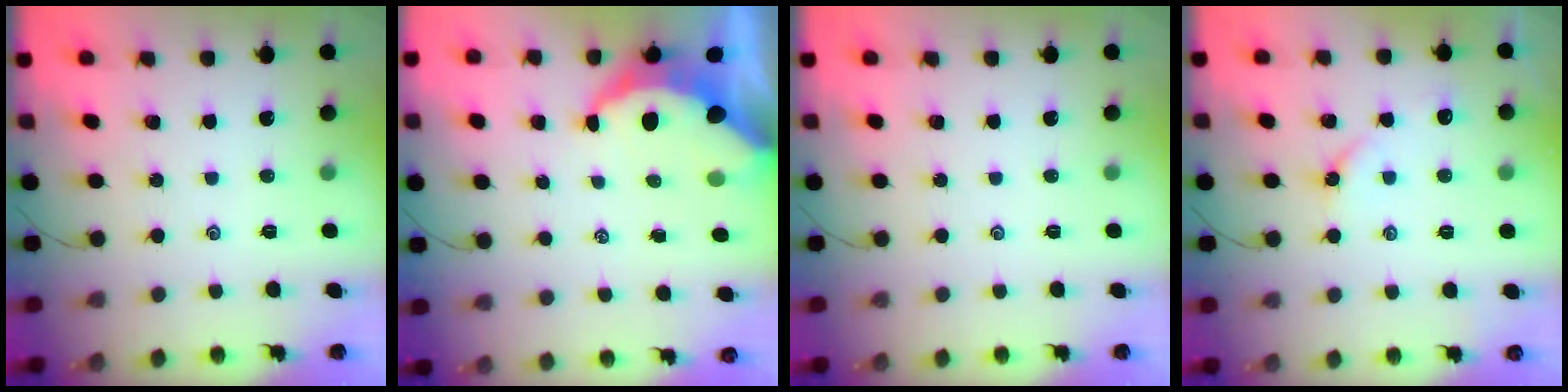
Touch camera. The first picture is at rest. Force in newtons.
{"total": 7.2, "press": 7.2, "slide": 0.9}
{"total": 0.0}
{"total": 3.9, "press": 3.9, "slide": 0.5}